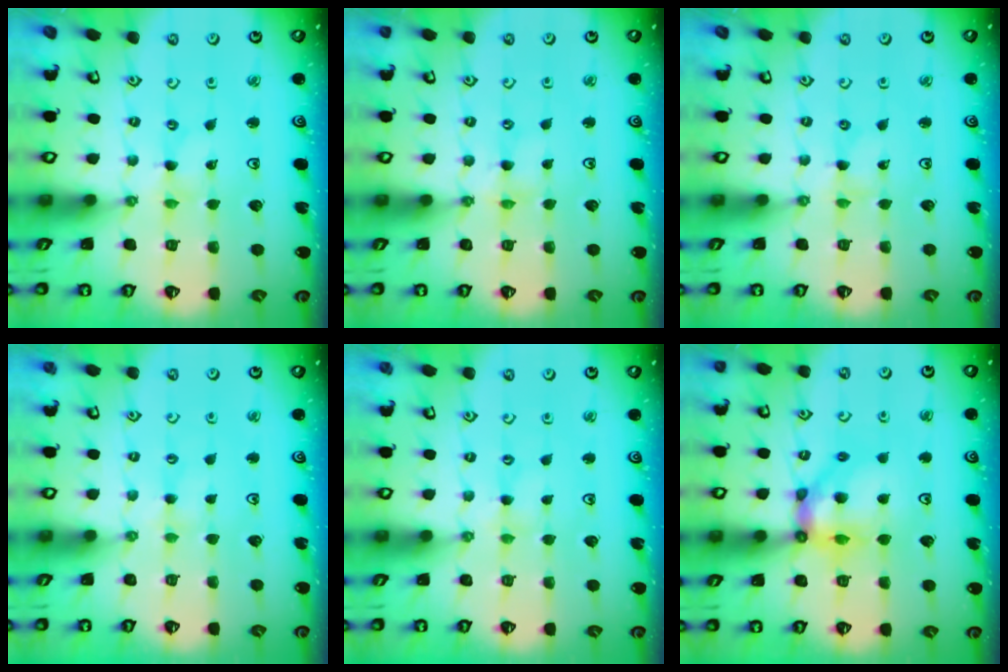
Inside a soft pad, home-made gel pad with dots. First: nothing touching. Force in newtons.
{"total": 1.2, "press": 1.2, "slide": 0.3}
{"total": 0.0}
{"total": 0.6, "press": 0.6, "slide": 0.2}
{"total": 1.0, "press": 0.9, "slide": 0.2}
{"total": 12.6, "press": 12.5, "slide": 1.4}